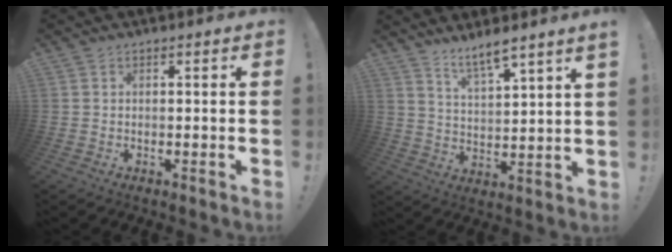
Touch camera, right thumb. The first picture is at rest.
{"total": 7.6, "force": [6.5, 0.3, 3.9], "torque": [-0.064, -0.047, 0.111]}